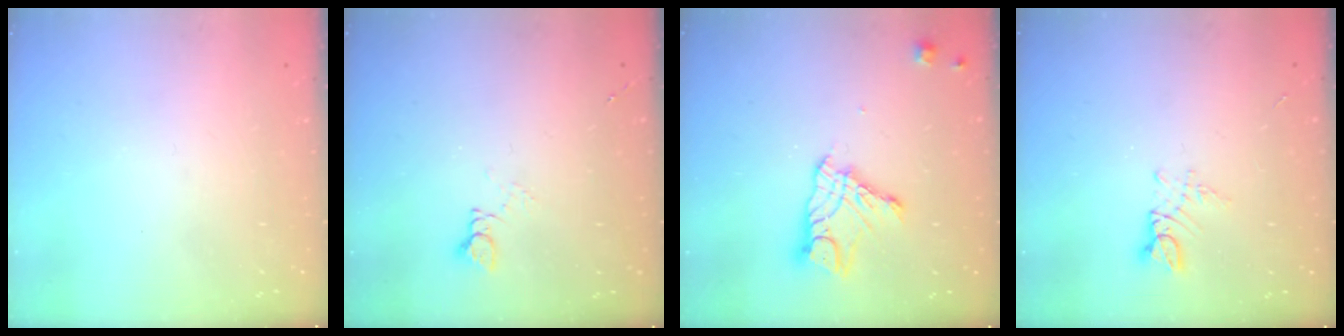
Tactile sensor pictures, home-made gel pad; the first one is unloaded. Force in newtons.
{"total": 2.9, "press": 2.9, "slide": 0.3}
{"total": 11.2, "press": 11.1, "slide": 0.9}
{"total": 2.8, "press": 2.8, "slide": 0.3}